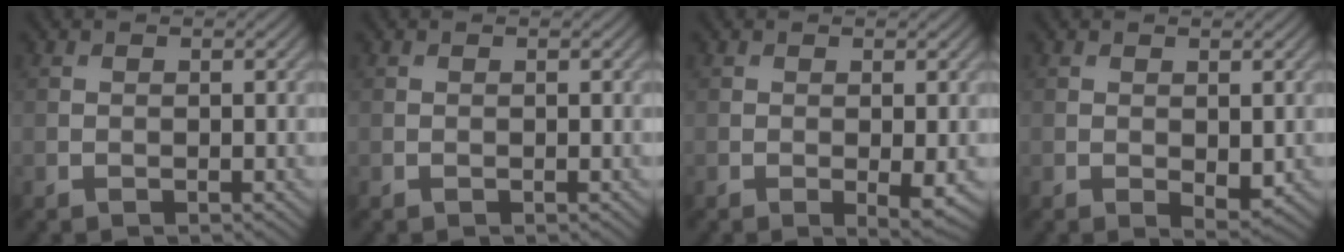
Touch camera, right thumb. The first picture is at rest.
{"total": 0.0}
{"total": 1.7, "force": [-0.2, 0.3, 1.7], "torque": [-0.030, -0.010, -0.002]}
{"total": 2.0, "force": [0.0, 1.0, 1.8], "torque": [-0.026, -0.009, 0.006]}